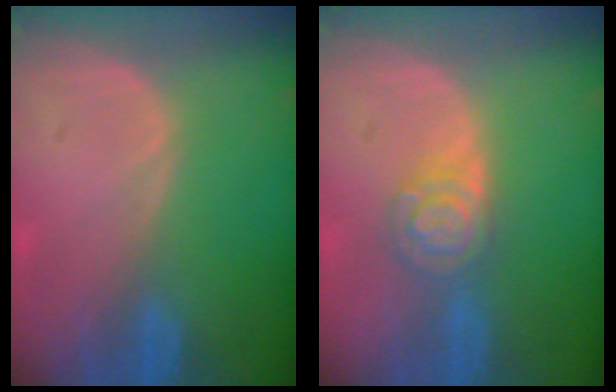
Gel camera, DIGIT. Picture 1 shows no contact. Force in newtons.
{"total": 5.2, "press": 5.2, "slide": 0.2}